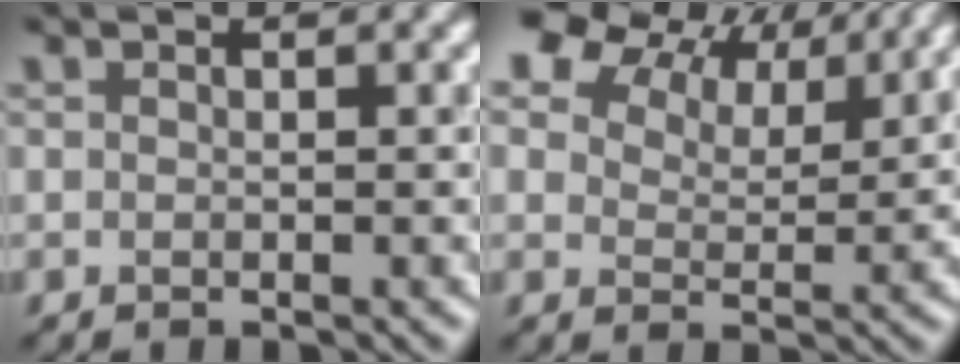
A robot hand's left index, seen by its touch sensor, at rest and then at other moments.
{"total": 11.6, "force": [8.4, 5.8, 5.7], "torque": [-0.116, 0.023, 0.135]}